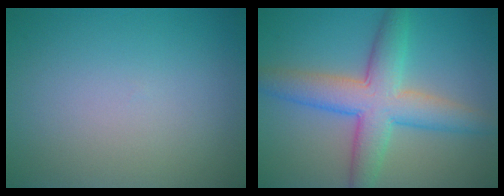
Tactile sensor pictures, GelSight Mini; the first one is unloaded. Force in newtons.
{"total": 6.9, "press": 6.9, "slide": 0.2}